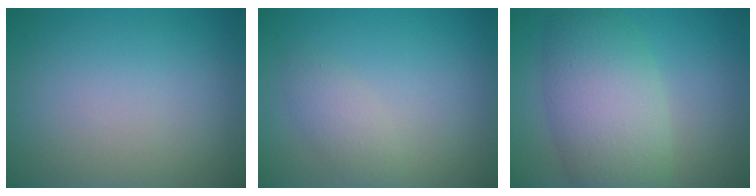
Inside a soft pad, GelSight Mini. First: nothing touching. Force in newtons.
{"total": 1.9, "press": 1.9, "slide": 0.1}
{"total": 7.6, "press": 7.6, "slide": 0.5}